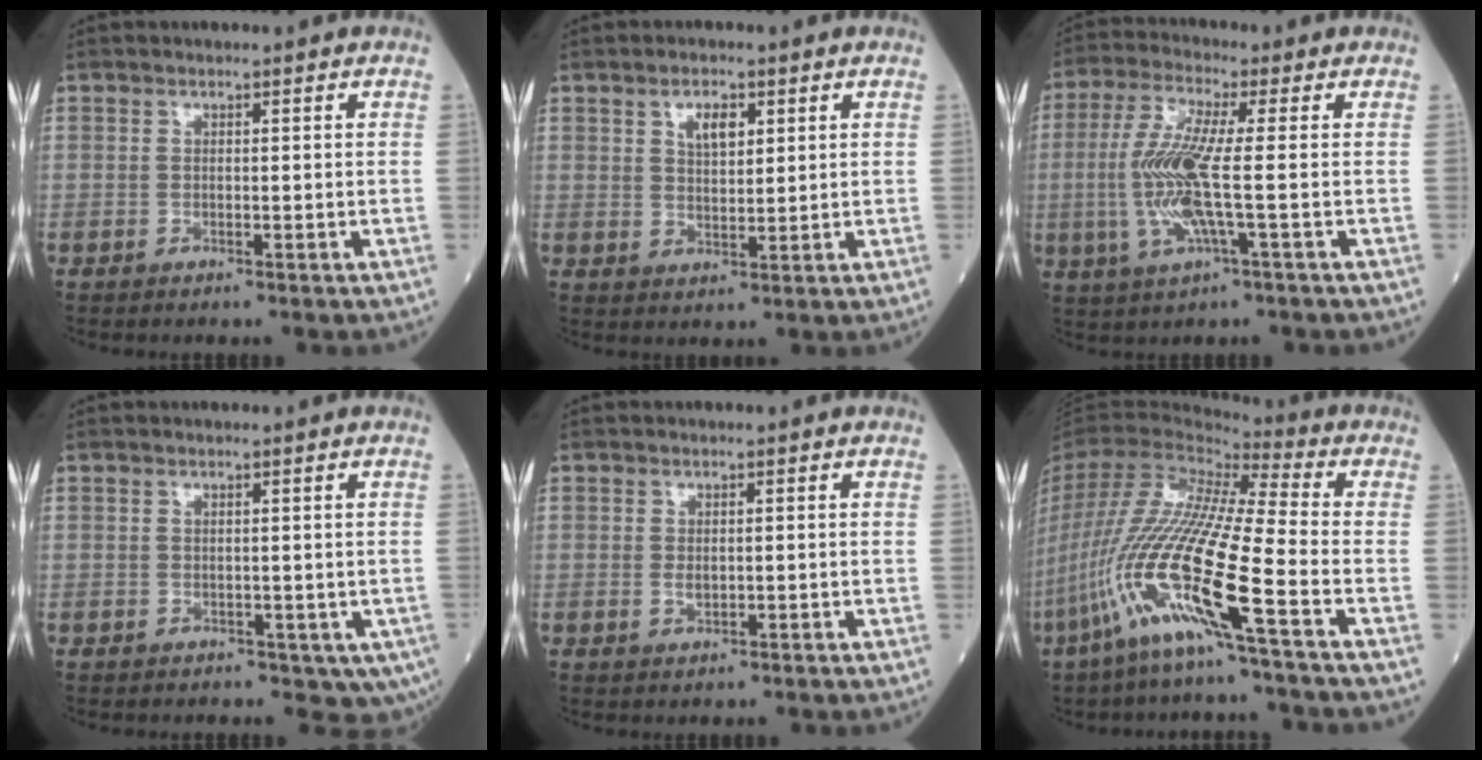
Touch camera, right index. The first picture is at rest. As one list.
[{"total": 4.0, "force": [1.8, 1.8, 3.1], "torque": [-0.054, 0.001, 0.033]}, {"total": 10.1, "force": [-1.0, 0.6, 10.0], "torque": [-0.222, 0.000, -0.025]}, {"total": 4.1, "force": [-1.6, 2.8, 2.5], "torque": [-0.013, -0.002, -0.015]}, {"total": 1.4, "force": [-0.2, 0.8, 1.2], "torque": [-0.024, -0.001, -0.001]}, {"total": 20.3, "force": [-8.7, 0.2, 18.4], "torque": [-0.414, -0.042, -0.178]}]